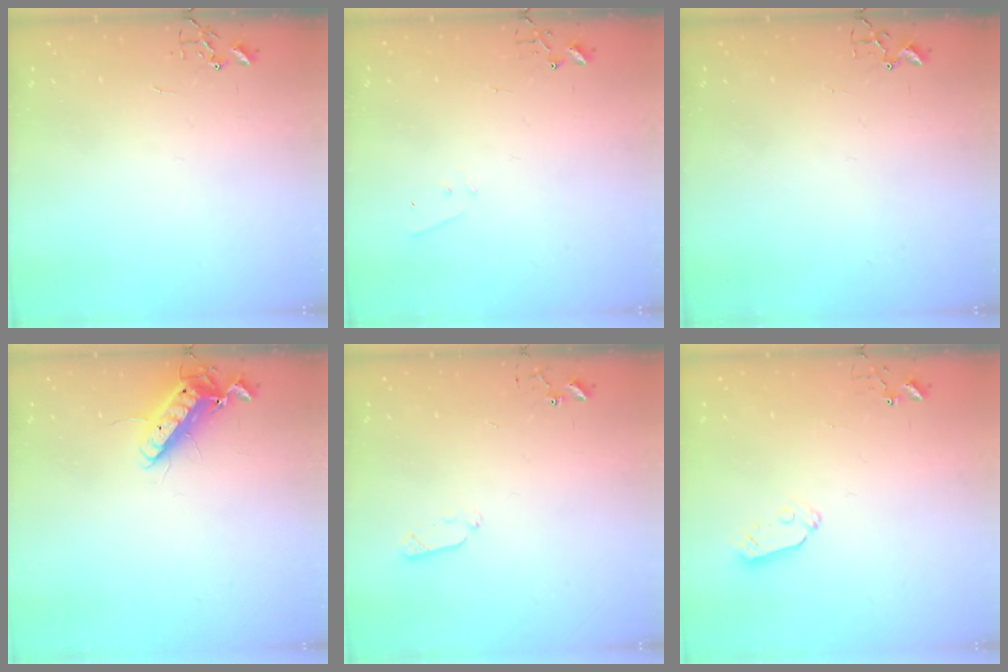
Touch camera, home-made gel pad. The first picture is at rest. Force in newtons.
{"total": 4.2, "press": 4.1, "slide": 0.6}
{"total": 3.3, "press": 3.3, "slide": 0.5}
{"total": 12.2, "press": 12.1, "slide": 1.7}
{"total": 5.6, "press": 5.6, "slide": 0.8}
{"total": 3.7, "press": 3.6, "slide": 0.5}